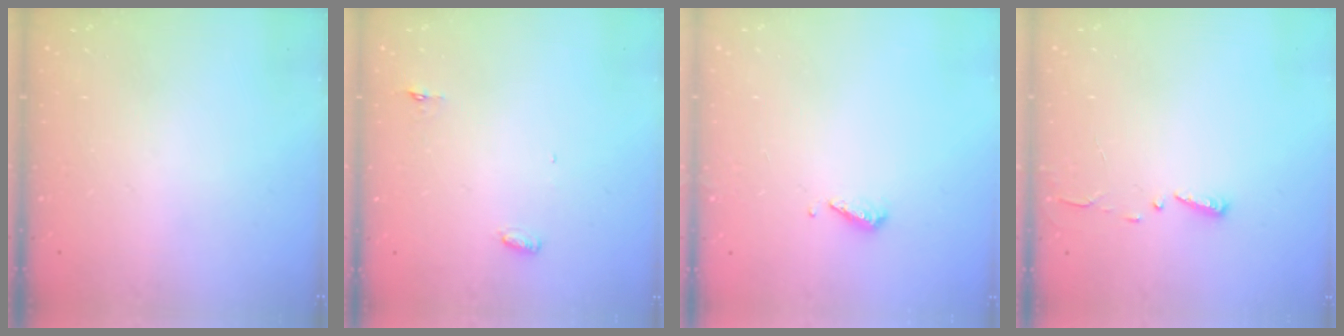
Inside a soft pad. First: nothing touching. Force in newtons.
{"total": 3.0, "press": 2.8, "slide": 0.9}
{"total": 3.9, "press": 3.9, "slide": 0.4}
{"total": 3.0, "press": 2.9, "slide": 0.3}